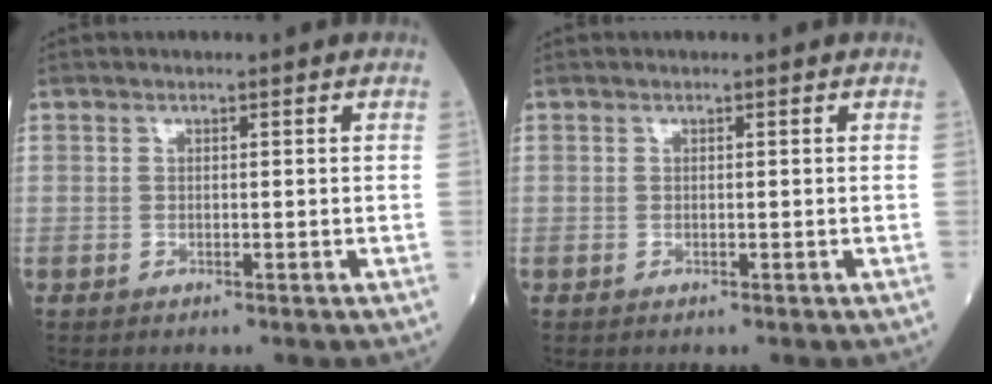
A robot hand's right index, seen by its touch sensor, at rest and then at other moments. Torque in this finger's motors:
{"motor_torque": [0.00, 0.00, 0.00, 0.00]}